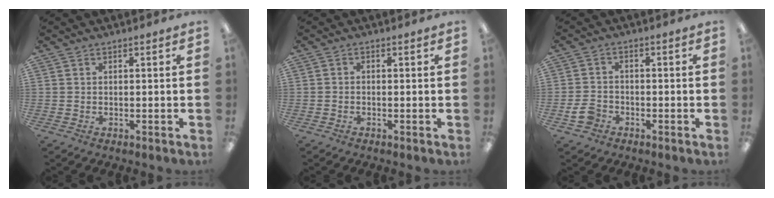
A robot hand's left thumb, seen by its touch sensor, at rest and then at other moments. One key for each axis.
{"total": 0.7, "fx": -0.5, "fy": 0.1, "fz": 0.4, "tx": -0.007, "ty": -0.001, "tz": -0.010}
{"total": 4.4, "fx": -2.4, "fy": 3.1, "fz": 2.0, "tx": -0.042, "ty": 0.010, "tz": -0.046}